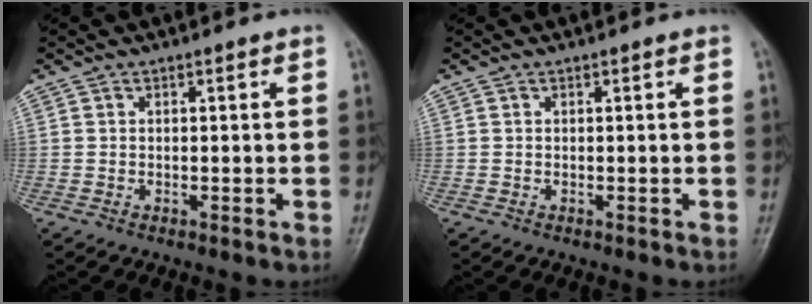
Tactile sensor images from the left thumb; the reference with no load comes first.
{"total": 0.0}